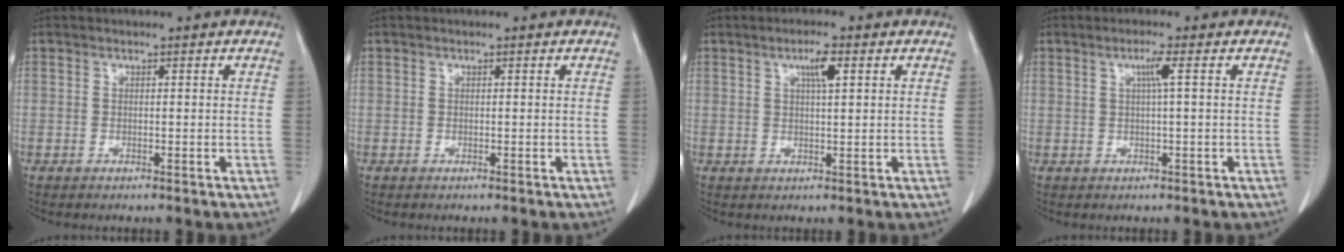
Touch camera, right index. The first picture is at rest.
{"total": 0.0}
{"total": 3.2, "force": [1.4, 0.4, 2.9], "torque": [-0.051, 0.000, 0.022]}
{"total": 2.3, "force": [0.6, -0.5, 2.2], "torque": [-0.043, 0.002, 0.012]}